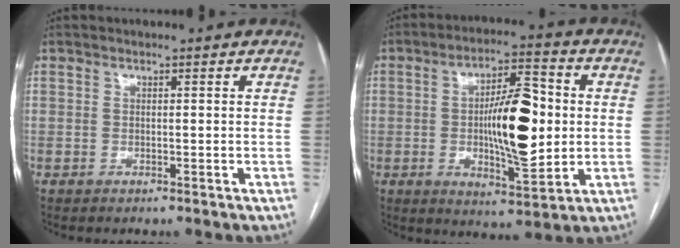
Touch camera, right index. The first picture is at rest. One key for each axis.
{"total": 14.1, "fx": 0.1, "fy": 4.0, "fz": 13.6, "tx": -0.226, "ty": 0.008, "tz": 0.005}